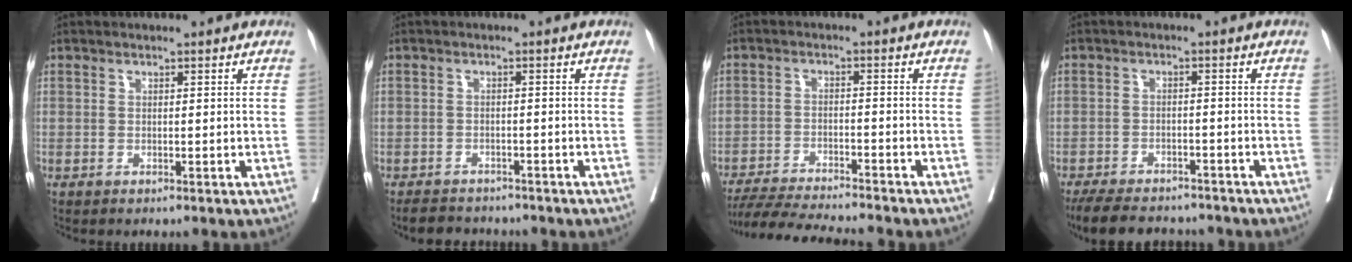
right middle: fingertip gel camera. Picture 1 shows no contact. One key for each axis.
{"total": 5.3, "fx": -4.8, "fy": 1.8, "fz": 1.0, "tx": -0.015, "ty": -0.007, "tz": -0.071}
{"total": 11.8, "fx": -10.8, "fy": -0.5, "fz": 4.6, "tx": -0.068, "ty": -0.017, "tz": -0.178}
{"total": 12.1, "fx": -10.6, "fy": 3.7, "fz": 4.6, "tx": -0.087, "ty": -0.007, "tz": -0.149}